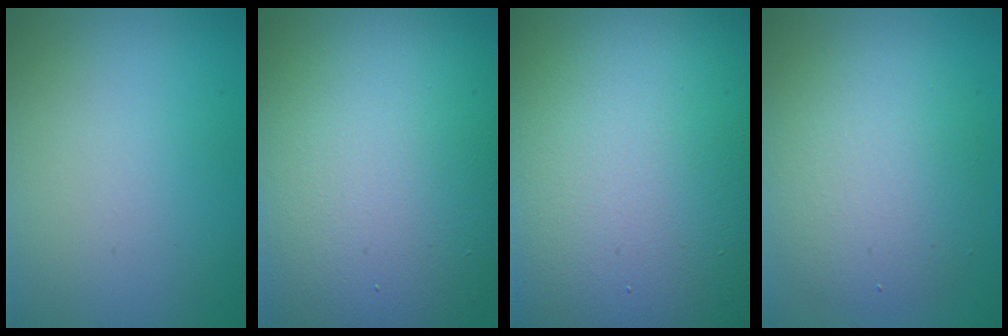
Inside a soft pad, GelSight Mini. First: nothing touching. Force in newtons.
{"total": 15.6, "press": 15.6, "slide": 1.0}
{"total": 23.6, "press": 23.6, "slide": 1.1}
{"total": 4.8, "press": 4.8, "slide": 0.1}